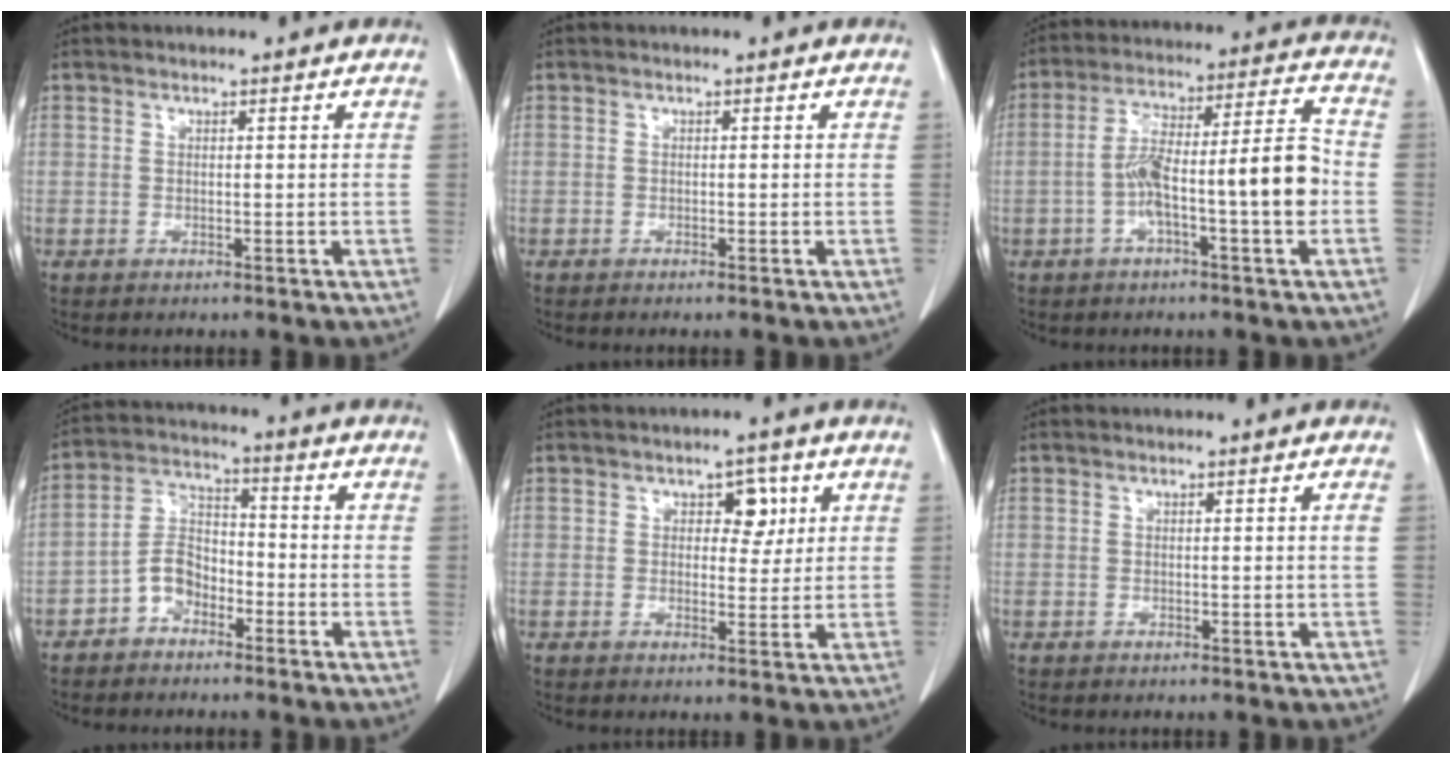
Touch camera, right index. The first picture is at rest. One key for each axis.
{"total": 0.6, "fx": -0.5, "fy": -0.1, "fz": 0.3, "tx": -0.009, "ty": -0.001, "tz": -0.009}
{"total": 13.2, "fx": -3.0, "fy": 1.2, "fz": 12.8, "tx": -0.216, "ty": 0.031, "tz": -0.050}
{"total": 6.1, "fx": -3.3, "fy": 4.0, "fz": 3.2, "tx": -0.067, "ty": 0.018, "tz": -0.067}
{"total": 3.9, "fx": 1.5, "fy": 2.3, "fz": 2.8, "tx": -0.031, "ty": 0.007, "tz": 0.021}
{"total": 0.7, "fx": 0.1, "fy": -0.3, "fz": 0.6, "tx": -0.008, "ty": -0.001, "tz": 0.002}